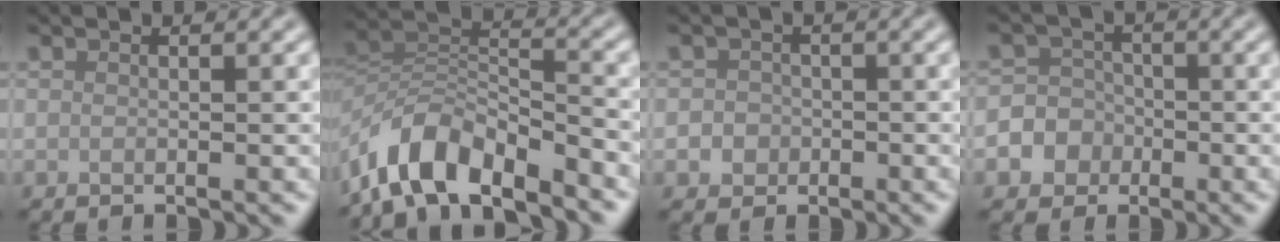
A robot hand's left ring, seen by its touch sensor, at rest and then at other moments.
{"total": 7.7, "force": [-6.1, 2.7, 3.8], "torque": [-0.055, -0.002, -0.122]}
{"total": 2.2, "force": [-0.6, 2.0, 0.4], "torque": [0.015, 0.004, -0.021]}
{"total": 6.5, "force": [-2.6, 5.9, 1.0], "torque": [-0.009, 0.000, -0.069]}